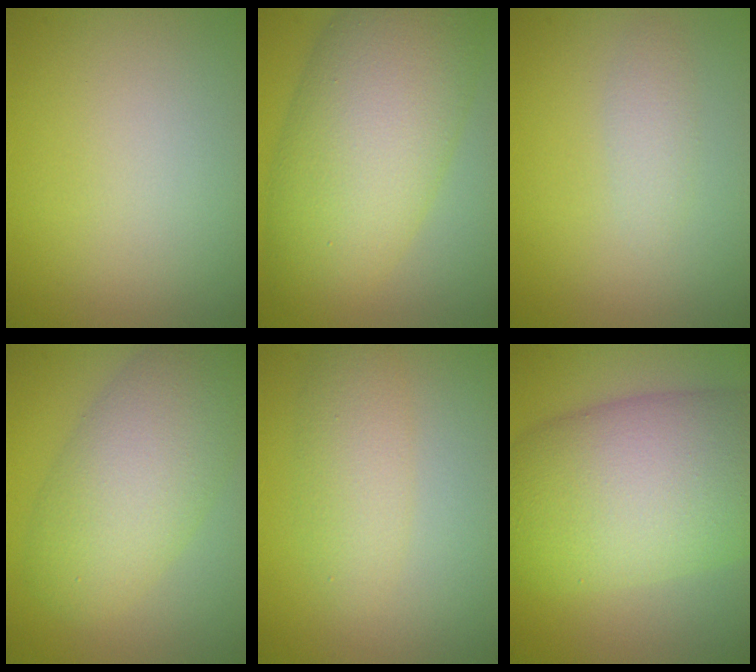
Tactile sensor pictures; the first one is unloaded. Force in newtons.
{"total": 10.4, "press": 10.4, "slide": 0.3}
{"total": 1.3, "press": 1.3, "slide": 0.0}
{"total": 7.1, "press": 7.1, "slide": 0.2}
{"total": 2.8, "press": 2.8, "slide": 0.1}
{"total": 13.4, "press": 13.4, "slide": 0.7}